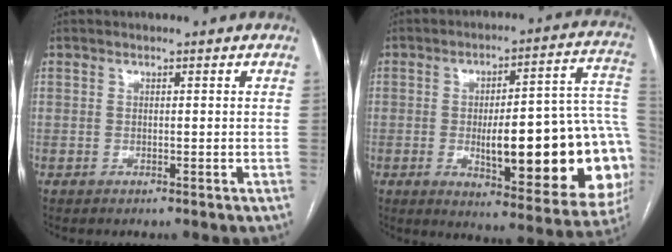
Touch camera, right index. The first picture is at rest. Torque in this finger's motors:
{"motor_torque": [1.44, -0.70, 0.54, 0.19]}